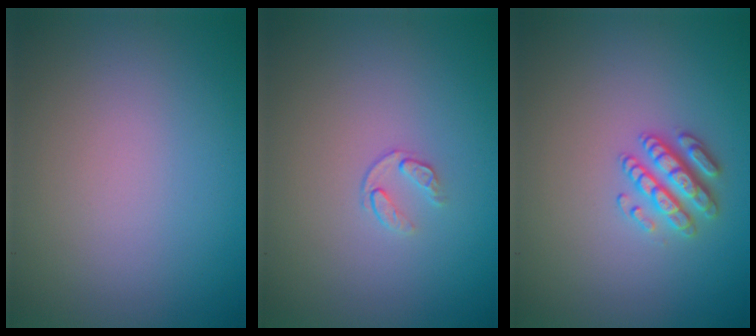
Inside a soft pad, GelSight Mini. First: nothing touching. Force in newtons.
{"total": 0.9, "press": 0.5, "slide": 0.8}
{"total": 2.6, "press": 2.6, "slide": 0.5}